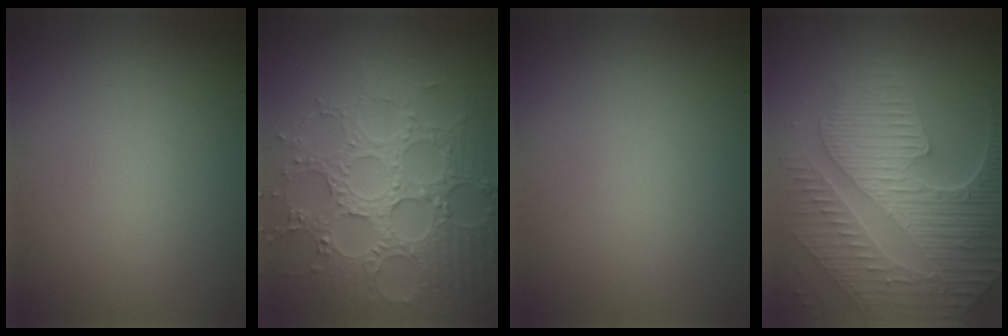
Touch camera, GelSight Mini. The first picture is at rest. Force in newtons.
{"total": 7.2, "press": 5.9, "slide": 4.1}
{"total": 0.0}
{"total": 9.4, "press": 6.2, "slide": 7.0}